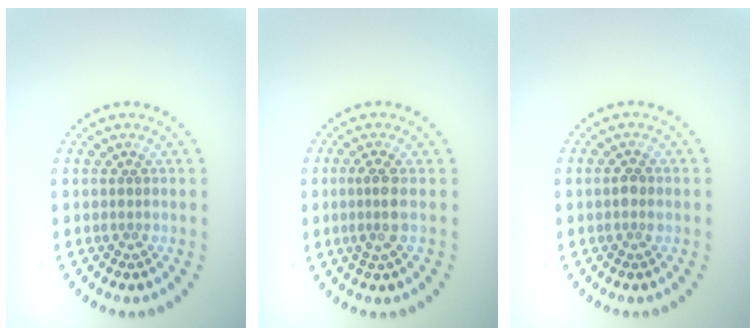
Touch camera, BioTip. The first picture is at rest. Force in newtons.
{"total": 2.1, "press": 1.7, "slide": 1.1}
{"total": 1.0, "press": 1.0, "slide": 0.2}